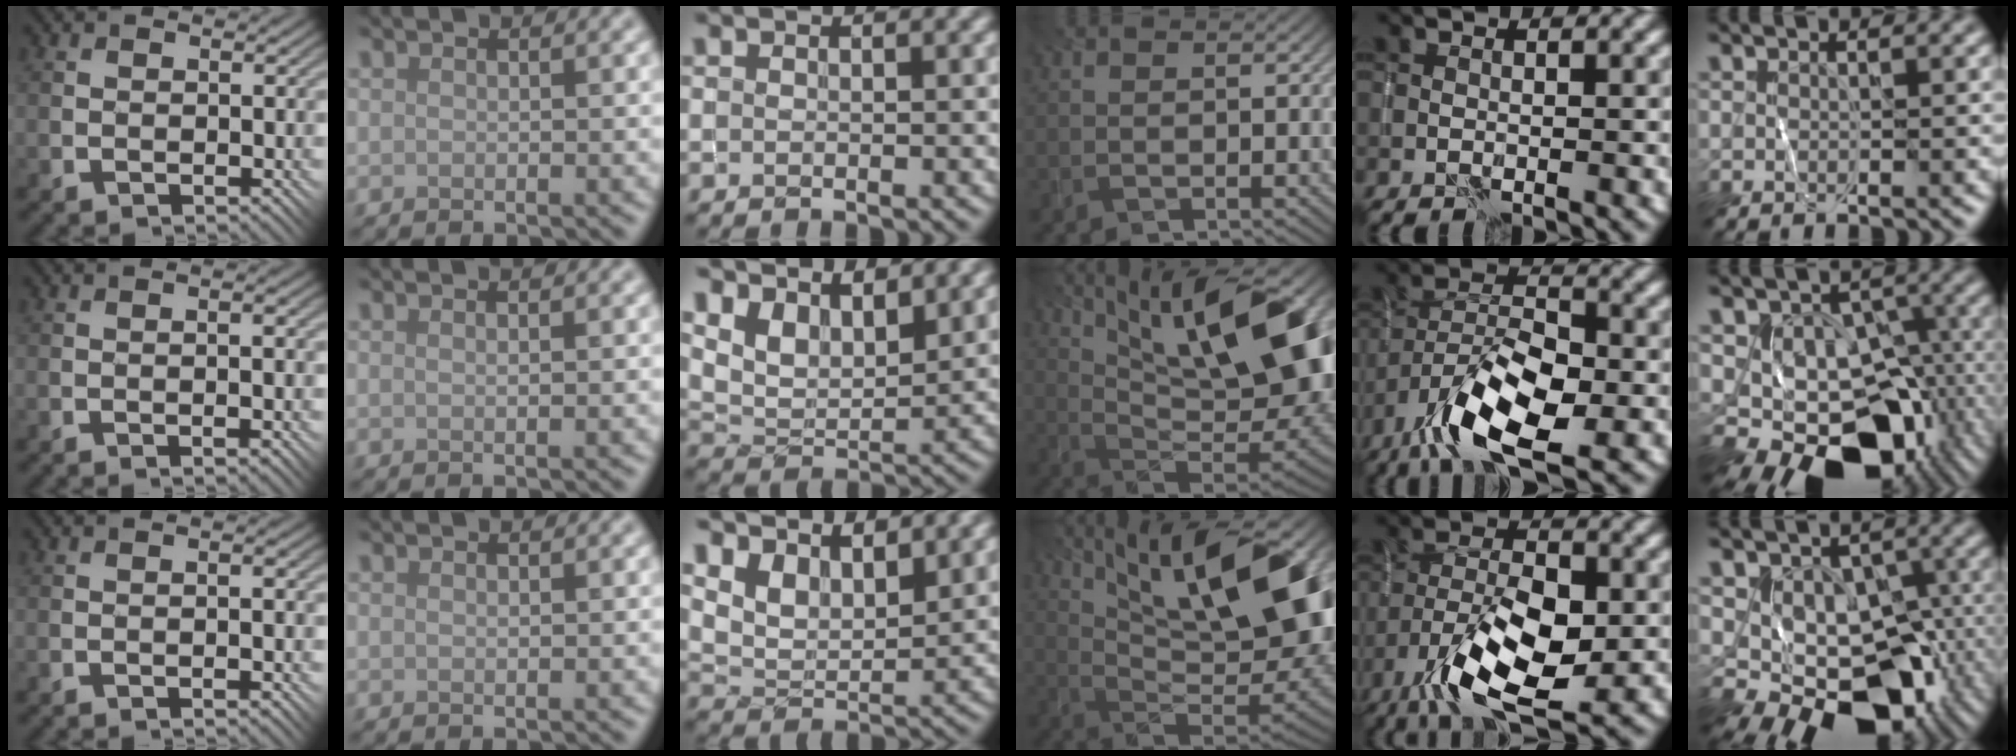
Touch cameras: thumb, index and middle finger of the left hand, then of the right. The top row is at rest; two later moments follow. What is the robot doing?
{"motion": "wrap", "object": "yarn"}